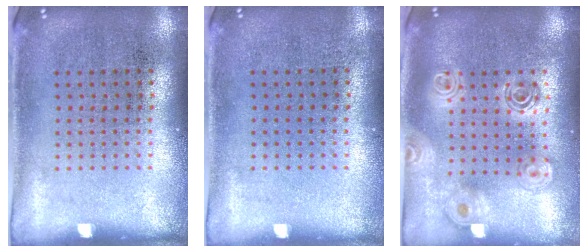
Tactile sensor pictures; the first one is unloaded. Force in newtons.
{"total": 0.0}
{"total": 1.9, "press": 1.6, "slide": 1.0}